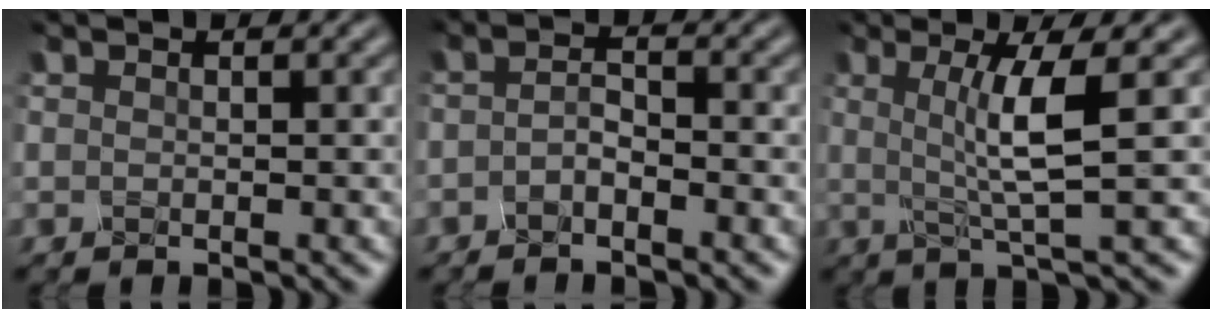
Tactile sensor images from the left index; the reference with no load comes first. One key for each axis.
{"total": 1.8, "fx": -1.3, "fy": 0.4, "fz": 1.1, "tx": -0.021, "ty": 0.003, "tz": -0.029}
{"total": 4.7, "fx": 0.1, "fy": 0.5, "fz": 4.7, "tx": -0.081, "ty": 0.002, "tz": 0.006}